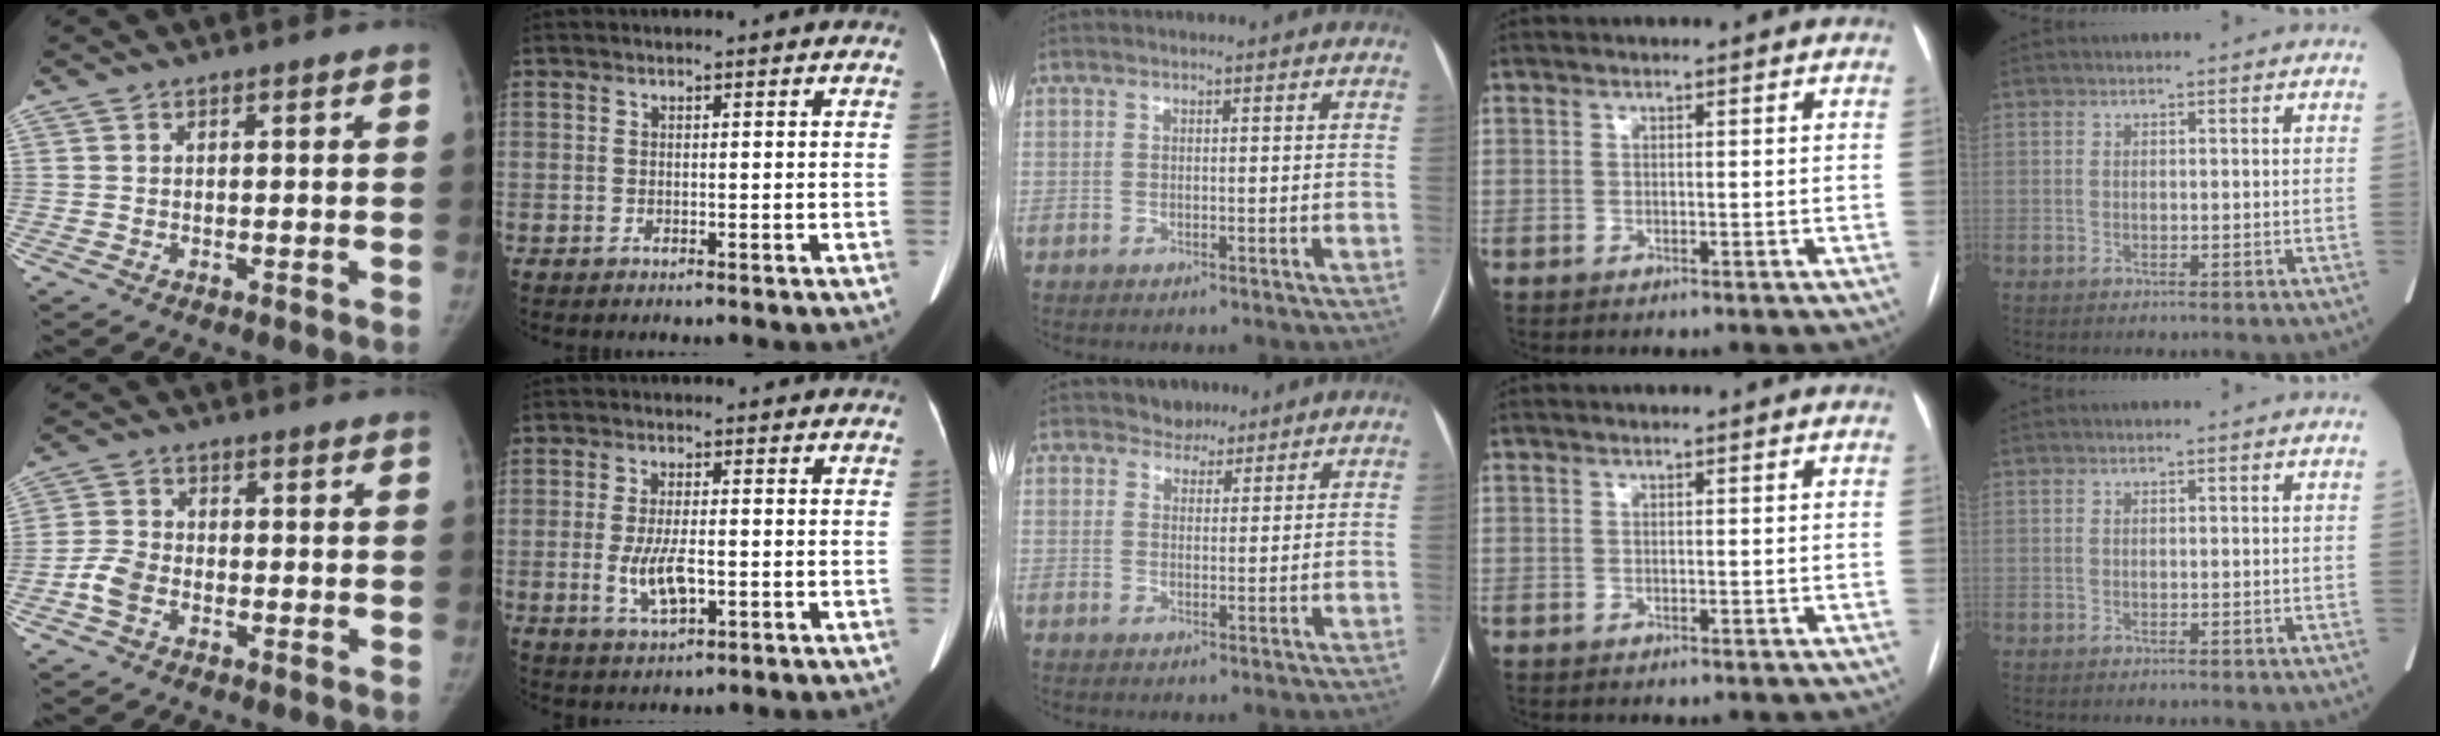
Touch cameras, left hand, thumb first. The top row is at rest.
{"thumb": {"total": 4.5, "force": [-2.1, 3.0, 2.6], "torque": [-0.050, 0.012, -0.047]}, "index": {"total": 5.6, "force": [-1.3, 1.8, 5.2], "torque": [-0.109, -0.007, -0.019]}, "middle": {"total": 3.1, "force": [2.5, 1.8, 0.0], "torque": [0.004, 0.004, 0.037]}}